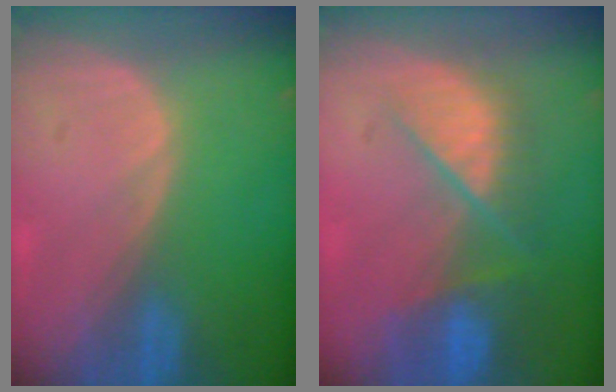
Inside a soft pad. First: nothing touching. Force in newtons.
{"total": 9.2, "press": 7.9, "slide": 4.7}